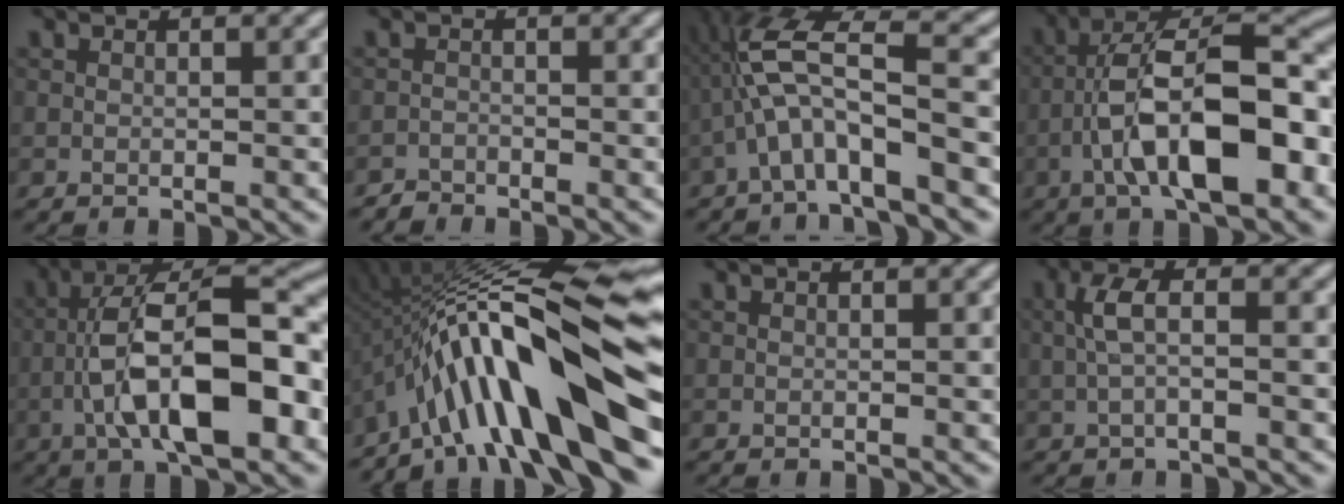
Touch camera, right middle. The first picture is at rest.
{"total": 1.4, "force": [-1.3, 0.0, -0.5], "torque": [0.011, 0.005, -0.022]}
{"total": 7.3, "force": [-1.8, 1.5, 7.0], "torque": [-0.137, 0.032, -0.033]}
{"total": 11.5, "force": [-3.8, 4.2, 10.0], "torque": [-0.165, 0.021, -0.059]}
{"total": 11.6, "force": [-3.2, 4.1, 10.4], "torque": [-0.175, 0.022, -0.049]}
{"total": 16.1, "force": [-5.1, 4.1, 14.7], "torque": [-0.219, 0.057, -0.083]}
{"total": 0.0}
{"total": 2.3, "force": [-0.2, 0.4, 2.2], "torque": [-0.047, 0.016, -0.002]}